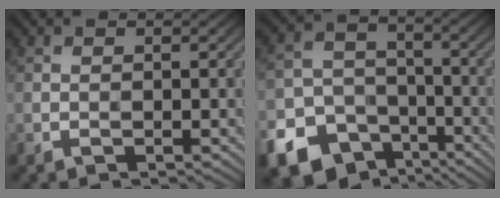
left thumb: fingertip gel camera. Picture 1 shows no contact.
{"total": 13.9, "force": [-8.6, 9.8, 4.9], "torque": [-0.146, -0.058, -0.117]}